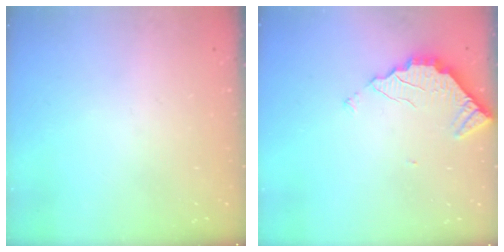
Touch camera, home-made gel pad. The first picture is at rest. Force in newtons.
{"total": 3.3, "press": 3.3, "slide": 0.2}